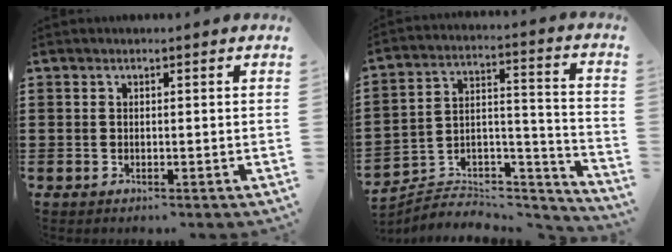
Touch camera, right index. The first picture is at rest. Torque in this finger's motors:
{"motor_torque": [-1.30, -0.84, -1.05, -0.18]}